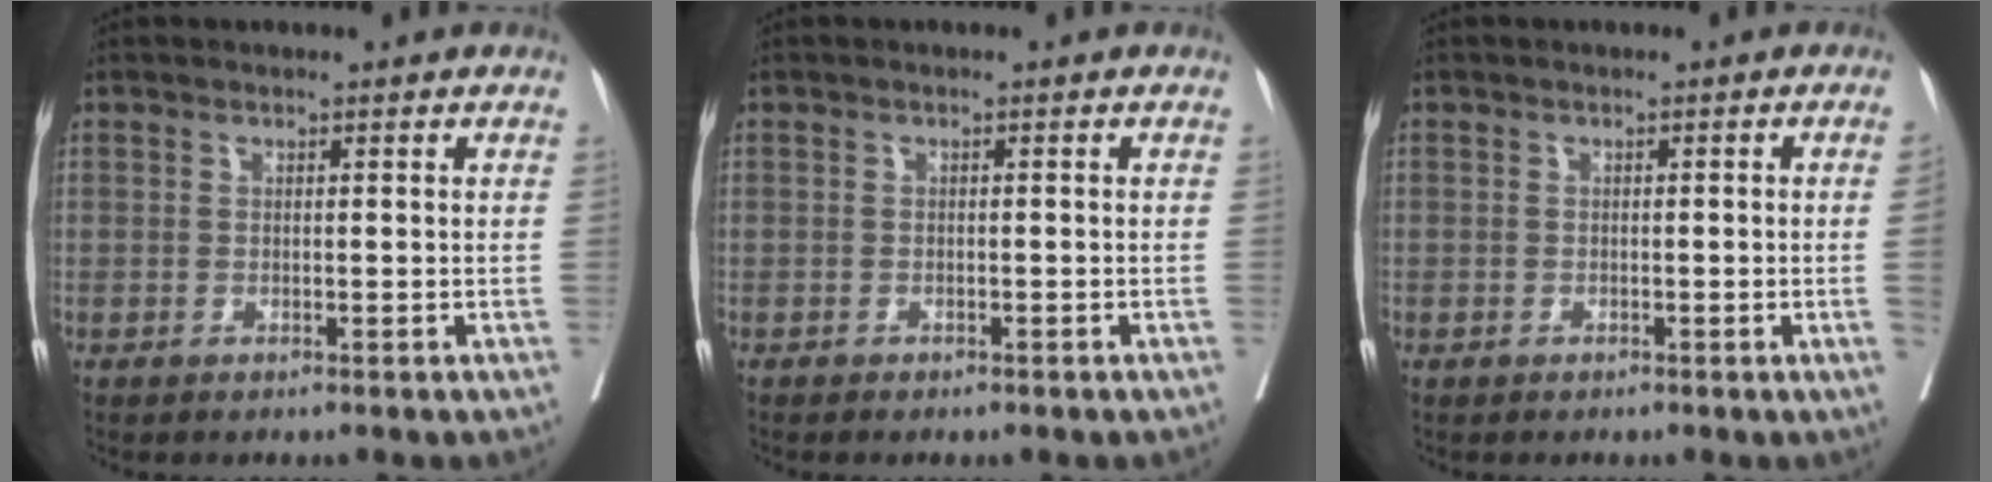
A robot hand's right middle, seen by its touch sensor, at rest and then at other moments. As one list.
[{"total": 1.3, "force": [-1.0, 0.6, 0.5], "torque": [-0.011, -0.001, -0.012]}, {"total": 1.3, "force": [-0.3, -0.2, 1.2], "torque": [-0.017, 0.003, -0.004]}]